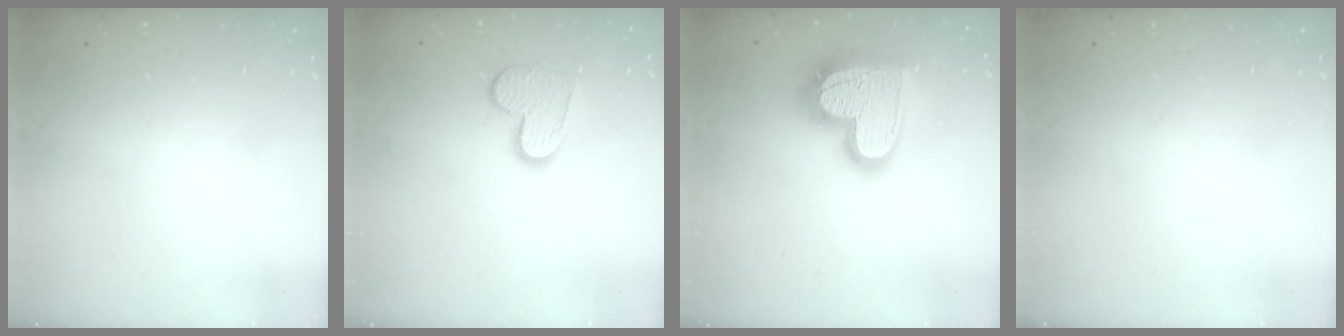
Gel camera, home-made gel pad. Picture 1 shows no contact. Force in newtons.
{"total": 10.9, "press": 10.9, "slide": 0.8}
{"total": 20.0, "press": 19.9, "slide": 1.4}
{"total": 0.0}